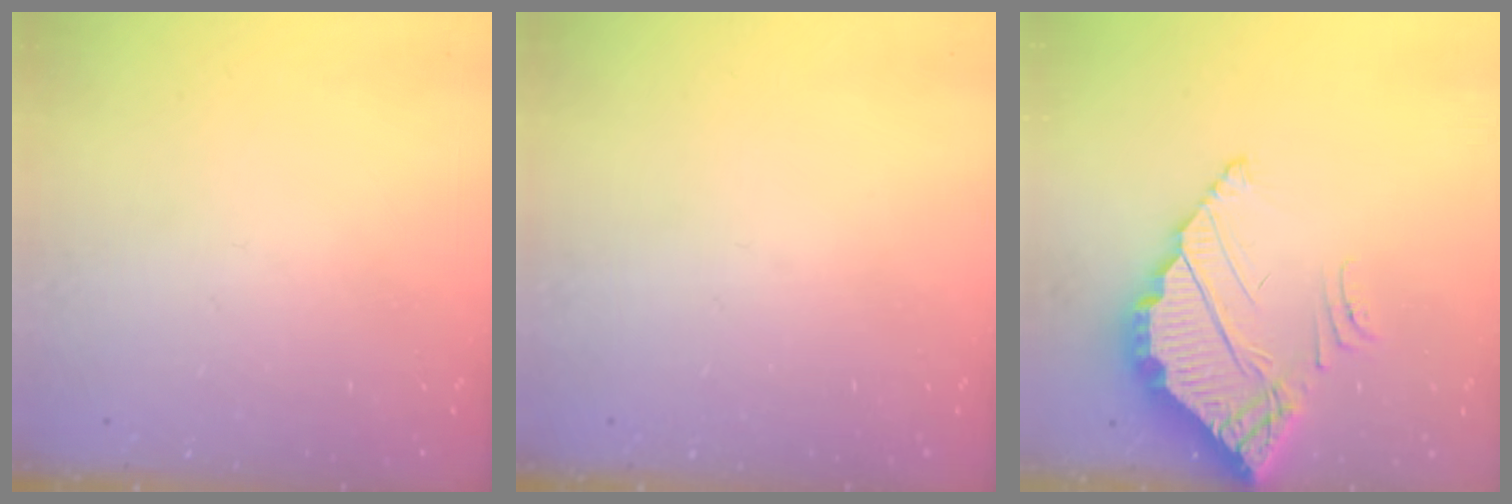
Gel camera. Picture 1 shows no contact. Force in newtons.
{"total": 0.0}
{"total": 3.8, "press": 3.8, "slide": 0.2}